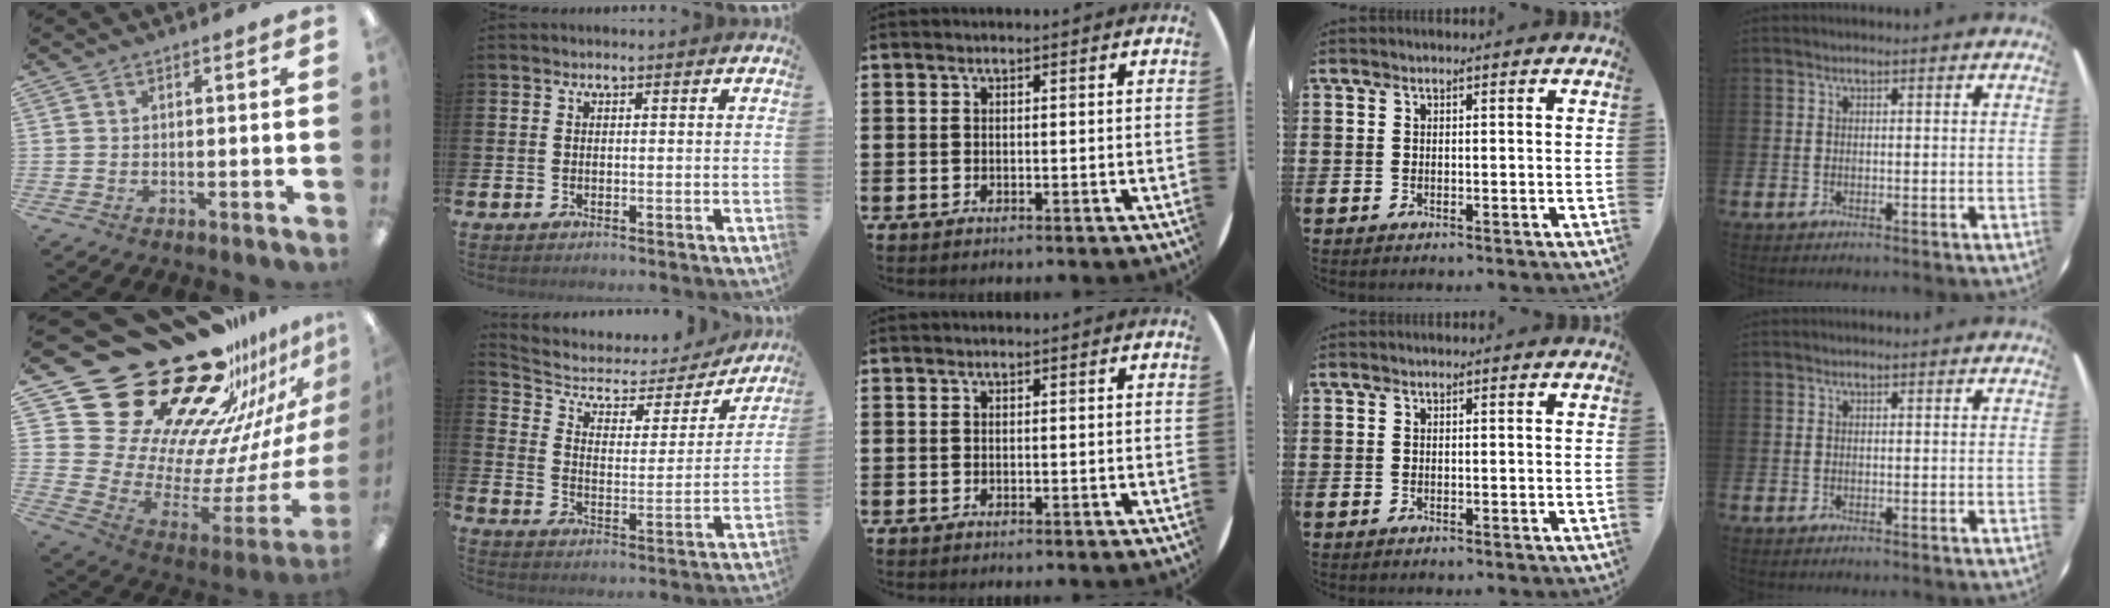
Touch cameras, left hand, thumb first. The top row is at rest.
{"thumb": {"total": 32.4, "force": [24.0, 16.1, 14.7], "torque": [-0.170, -0.246, 0.487]}, "index": {"total": 5.4, "force": [4.2, 2.8, 1.8], "torque": [-0.058, -0.035, 0.061]}}